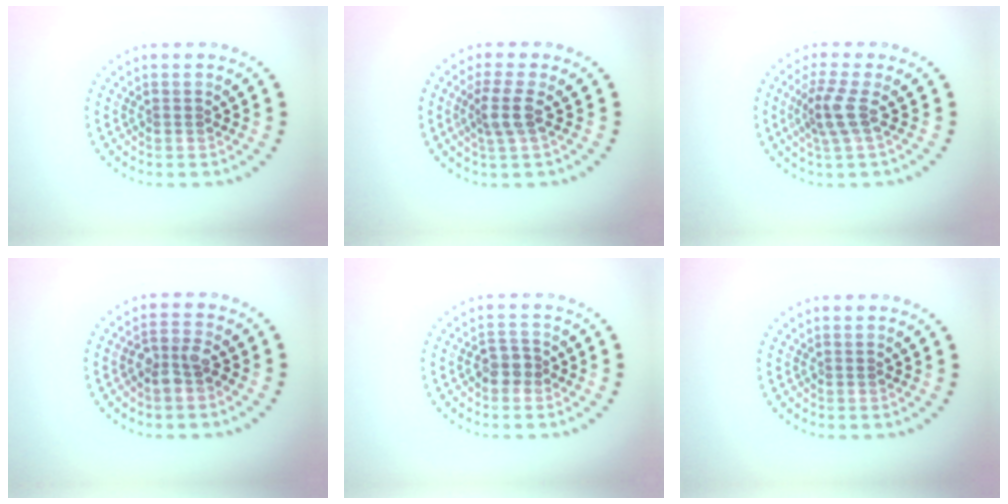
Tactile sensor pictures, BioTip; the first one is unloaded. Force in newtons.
{"total": 2.4, "press": 2.0, "slide": 1.4}
{"total": 2.9, "press": 2.2, "slide": 1.8}
{"total": 2.8, "press": 2.6, "slide": 1.1}
{"total": 1.9, "press": 1.8, "slide": 0.7}
{"total": 0.0}